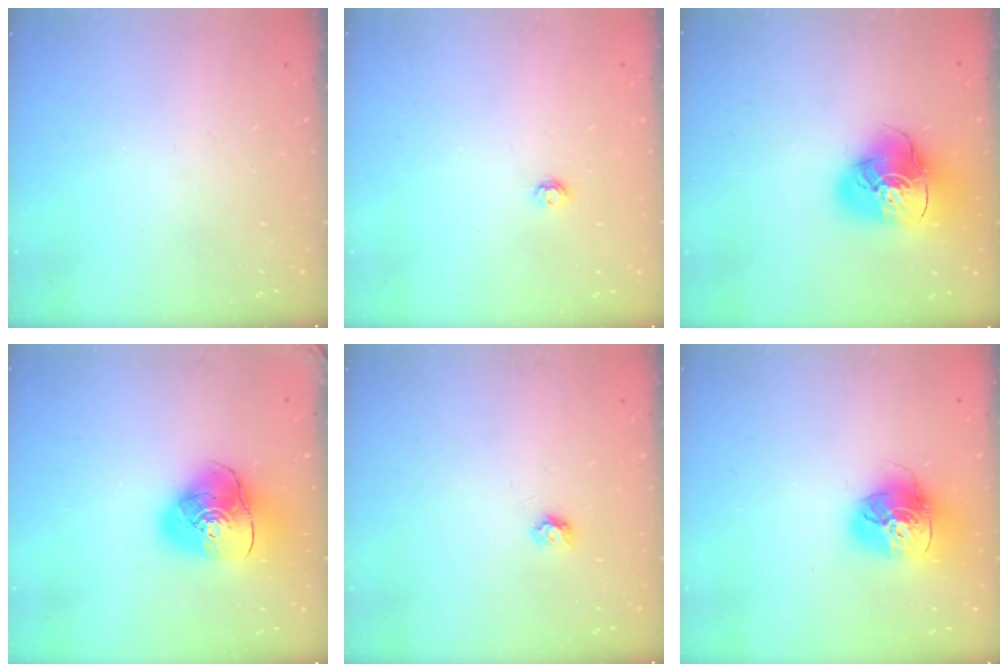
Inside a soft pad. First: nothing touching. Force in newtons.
{"total": 3.9, "press": 3.9, "slide": 0.5}
{"total": 17.3, "press": 17.2, "slide": 2.0}
{"total": 14.3, "press": 14.2, "slide": 1.9}
{"total": 4.2, "press": 4.2, "slide": 0.4}
{"total": 17.4, "press": 17.3, "slide": 2.1}